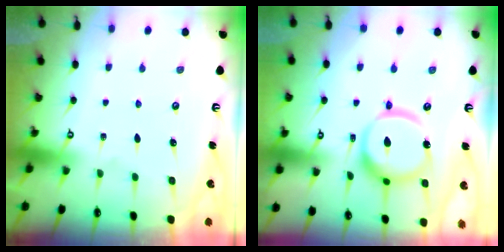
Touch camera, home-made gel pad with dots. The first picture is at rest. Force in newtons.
{"total": 13.9, "press": 13.8, "slide": 1.5}